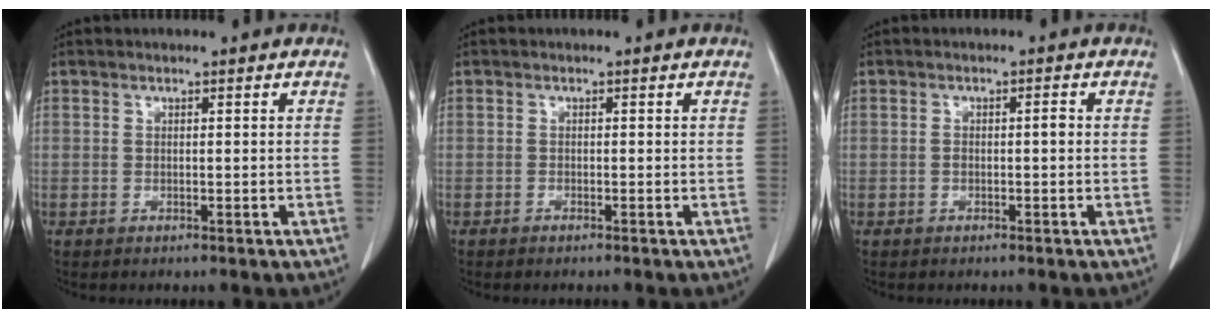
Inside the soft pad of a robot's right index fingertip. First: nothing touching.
{"total": 0.5, "force": [-0.5, 0.1, 0.2], "torque": [-0.006, -0.002, -0.008]}
{"total": 1.7, "force": [-0.4, 0.3, 1.6], "torque": [-0.027, 0.006, -0.008]}